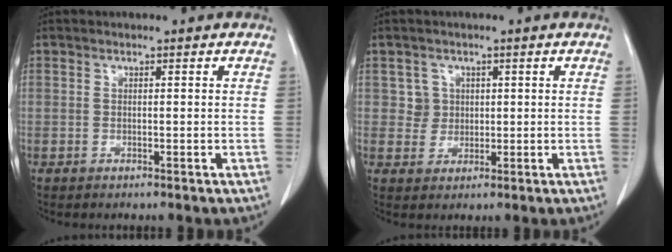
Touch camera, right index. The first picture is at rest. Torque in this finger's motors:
{"motor_torque": [-0.02, 0.00, -0.01, 0.00]}